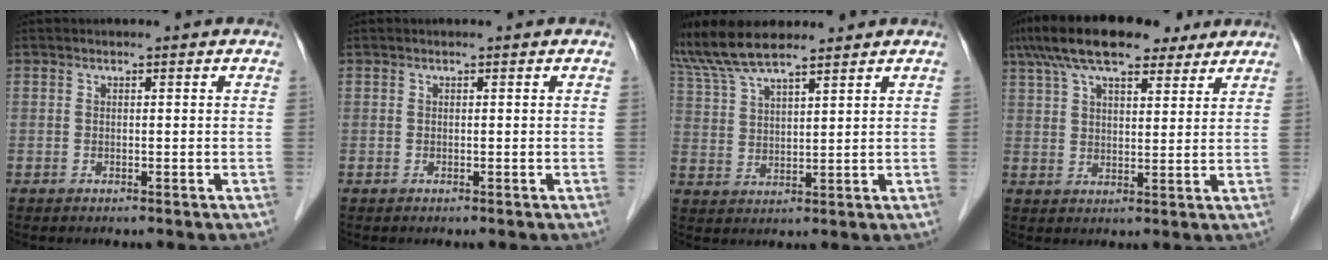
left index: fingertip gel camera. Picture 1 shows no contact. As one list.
[{"total": 0.0}, {"total": 11.2, "force": [9.7, 1.5, 5.4], "torque": [-0.112, 0.030, 0.189]}, {"total": 15.8, "force": [11.7, 5.1, 9.2], "torque": [-0.178, 0.058, 0.193]}]